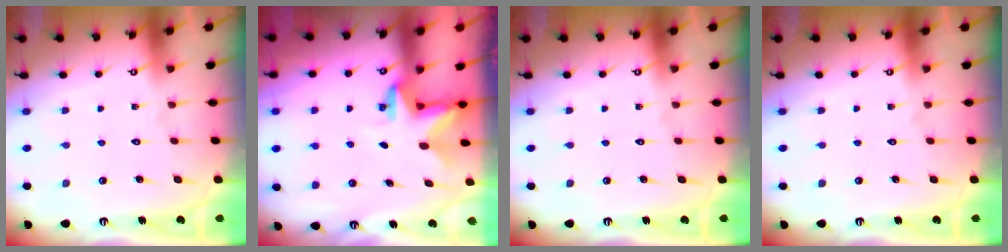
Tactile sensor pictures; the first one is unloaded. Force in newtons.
{"total": 2.7, "press": 2.7, "slide": 0.3}
{"total": 0.0}
{"total": 0.0}